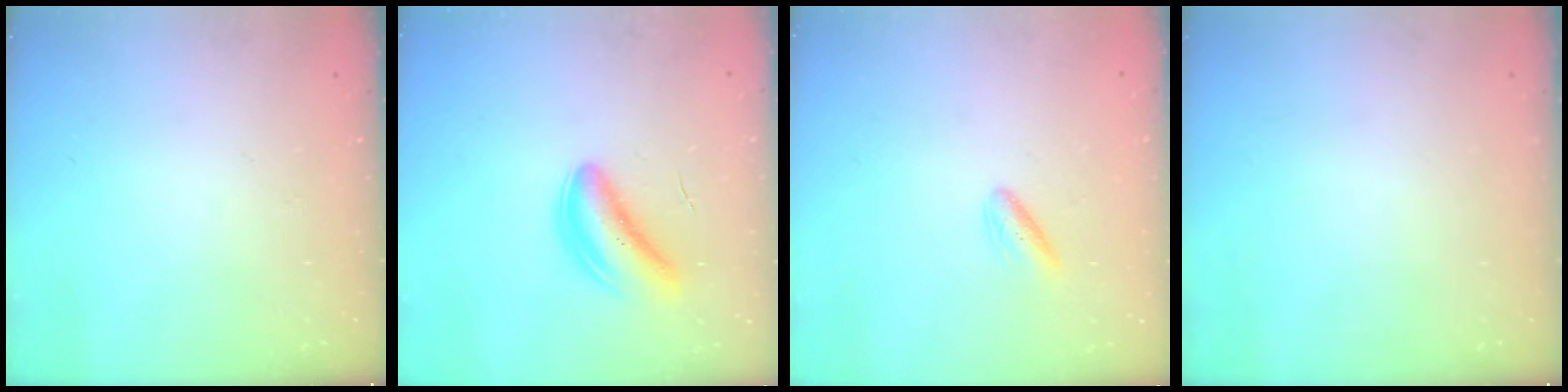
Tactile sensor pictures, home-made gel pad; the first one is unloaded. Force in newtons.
{"total": 4.7, "press": 4.6, "slide": 1.2}
{"total": 2.8, "press": 2.4, "slide": 1.4}
{"total": 0.0}